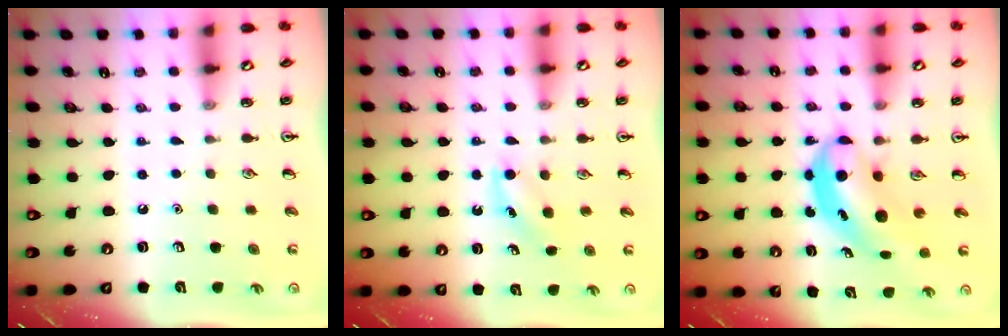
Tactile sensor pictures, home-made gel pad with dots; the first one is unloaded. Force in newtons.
{"total": 3.9, "press": 3.7, "slide": 1.3}
{"total": 5.1, "press": 4.9, "slide": 1.3}